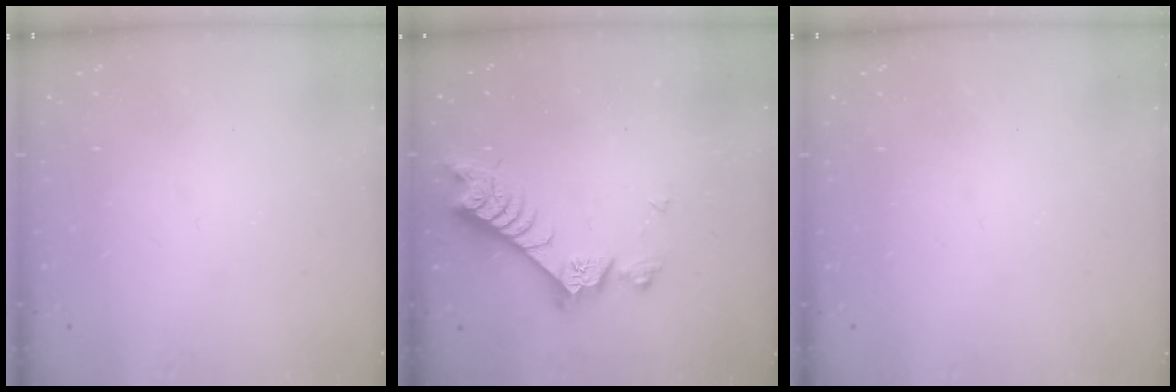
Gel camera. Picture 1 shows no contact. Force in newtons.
{"total": 7.5, "press": 7.4, "slide": 0.9}
{"total": 0.0}